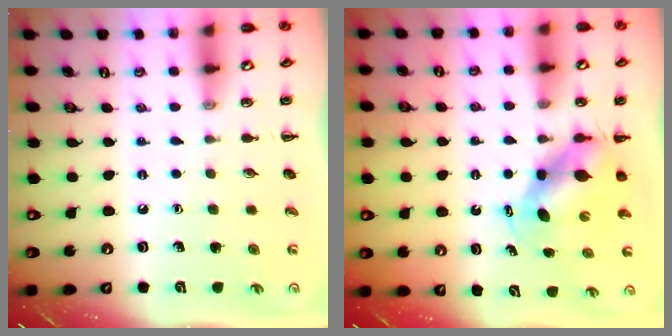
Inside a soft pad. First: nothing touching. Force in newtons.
{"total": 5.3, "press": 5.2, "slide": 1.0}